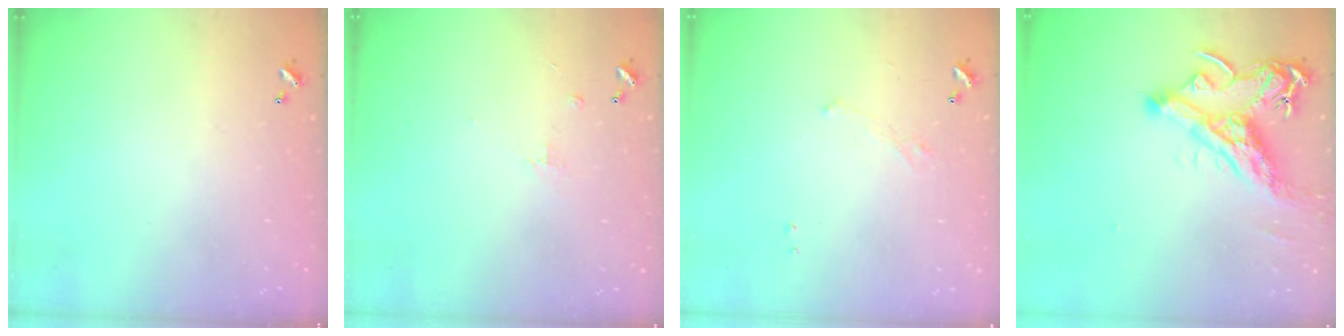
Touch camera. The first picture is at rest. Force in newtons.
{"total": 1.2, "press": 1.1, "slide": 0.6}
{"total": 3.0, "press": 3.0, "slide": 0.4}
{"total": 9.5, "press": 9.3, "slide": 1.6}